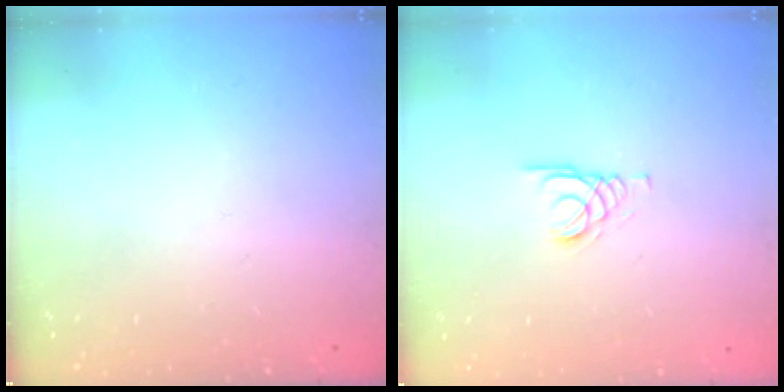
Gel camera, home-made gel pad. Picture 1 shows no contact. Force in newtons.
{"total": 1.4, "press": 1.4, "slide": 0.2}